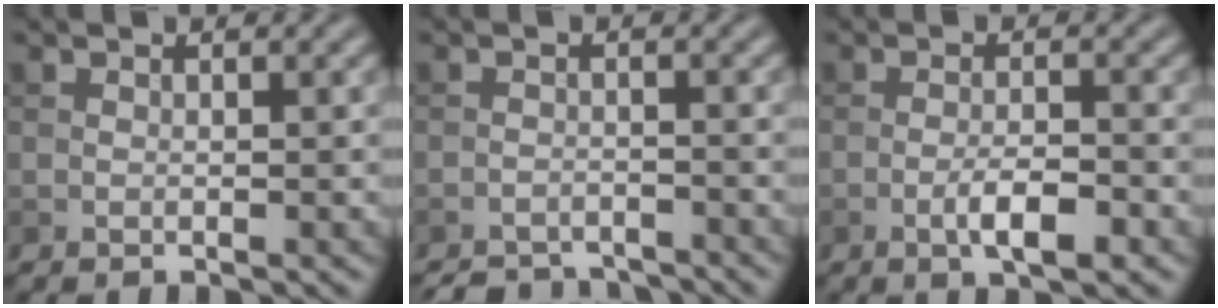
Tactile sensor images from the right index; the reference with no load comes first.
{"total": 4.2, "force": [-4.1, 0.8, 0.5], "torque": [-0.005, -0.005, -0.067]}
{"total": 3.5, "force": [-1.6, 0.9, 3.0], "torque": [-0.055, 0.002, -0.029]}